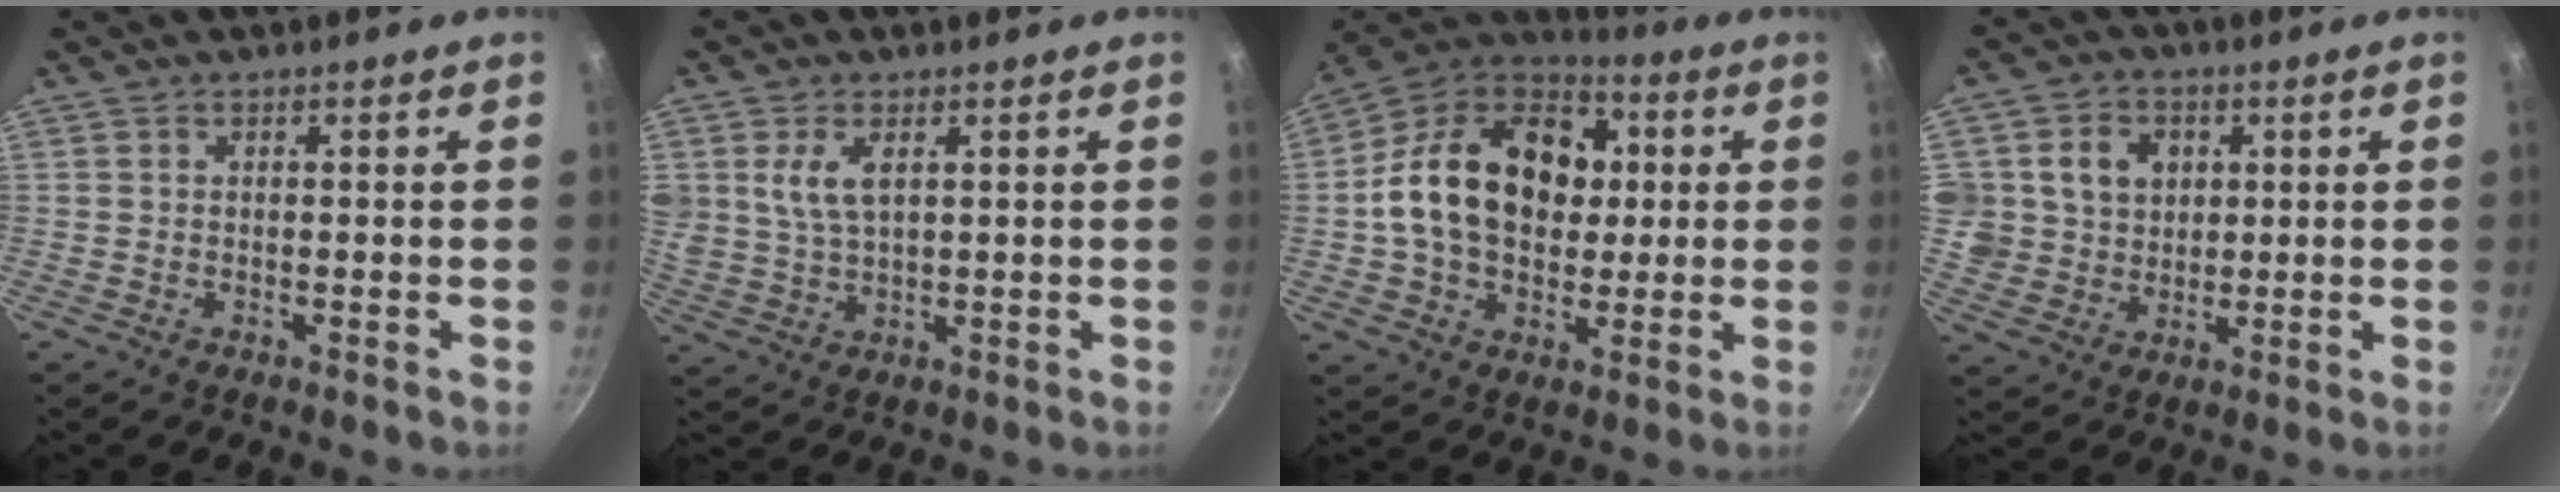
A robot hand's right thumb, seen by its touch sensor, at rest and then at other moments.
{"total": 6.3, "force": [2.2, 3.7, 4.6], "torque": [-0.084, -0.013, 0.047]}
{"total": 22.5, "force": [2.4, 16.3, 15.3], "torque": [-0.229, 0.027, 0.029]}
{"total": 10.3, "force": [2.4, 9.2, 3.9], "torque": [-0.046, -0.005, 0.041]}